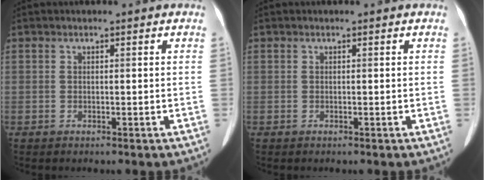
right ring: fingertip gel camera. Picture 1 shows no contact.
{"total": 0.0}